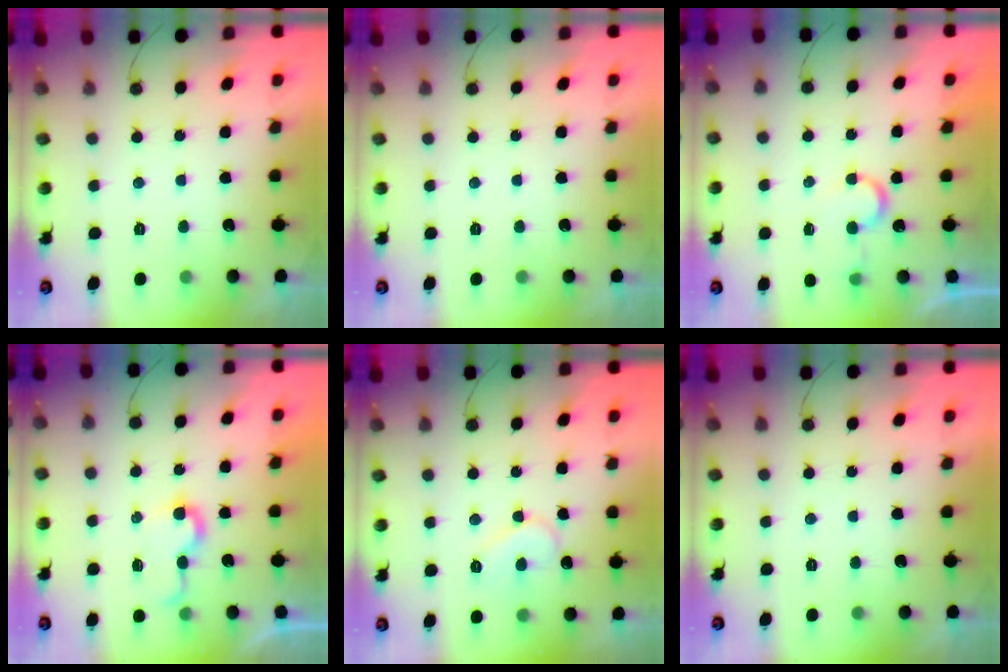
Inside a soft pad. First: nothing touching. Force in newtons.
{"total": 0.0}
{"total": 6.8, "press": 6.7, "slide": 0.5}
{"total": 5.1, "press": 5.1, "slide": 0.6}
{"total": 8.2, "press": 8.1, "slide": 0.8}
{"total": 0.0}